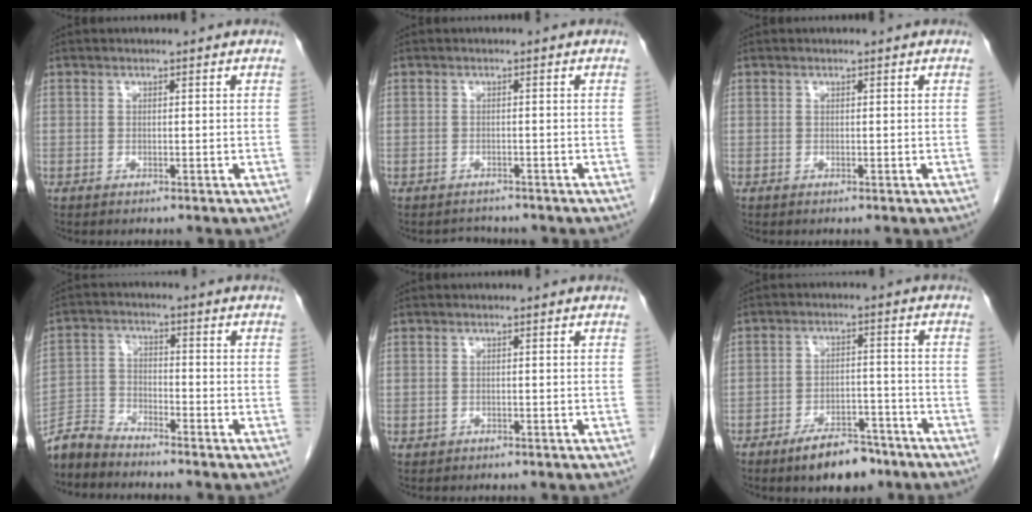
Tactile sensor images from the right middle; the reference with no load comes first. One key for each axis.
{"total": 1.9, "fx": -1.7, "fy": 0.7, "fz": -0.2, "tx": -0.002, "ty": -0.005, "tz": -0.025}
{"total": 0.0}
{"total": 5.7, "fx": -5.6, "fy": 0.6, "fz": 0.5, "tx": -0.013, "ty": -0.009, "tz": -0.112}
{"total": 0.5, "fx": -0.2, "fy": 0.5, "fz": 0.0, "tx": -0.004, "ty": 0.003, "tz": -0.002}
{"total": 7.4, "fx": -5.4, "fy": 3.0, "fz": 4.1, "tx": -0.065, "ty": 0.002, "tz": -0.083}